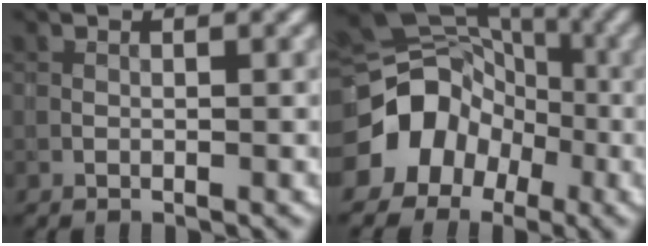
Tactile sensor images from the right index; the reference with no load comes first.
{"total": 9.5, "force": [-3.3, 8.1, 3.9], "torque": [-0.063, -0.005, -0.062]}